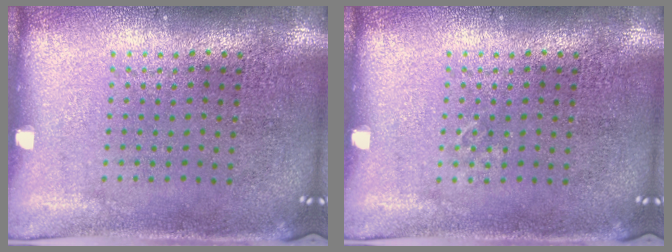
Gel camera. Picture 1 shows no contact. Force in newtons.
{"total": 0.5, "press": 0.5, "slide": 0.0}